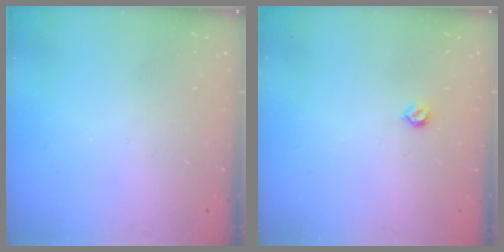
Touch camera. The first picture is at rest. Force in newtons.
{"total": 4.0, "press": 3.9, "slide": 0.8}